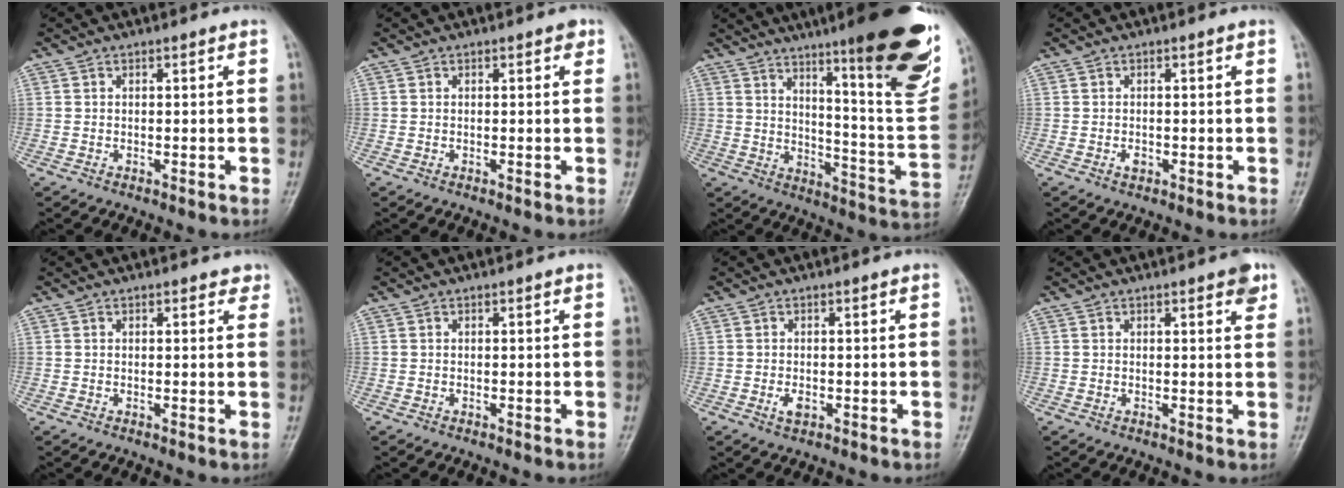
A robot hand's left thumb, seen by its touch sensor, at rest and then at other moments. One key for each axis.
{"total": 0.9, "fx": 0.4, "fy": 0.5, "fz": 0.6, "tx": -0.001, "ty": 0.000, "tz": 0.000}
{"total": 25.9, "fx": 14.9, "fy": 4.2, "fz": 20.8, "tx": -0.259, "ty": -0.073, "tz": 0.217}
{"total": 1.2, "fx": -0.4, "fy": 0.8, "fz": 0.8, "tx": -0.012, "ty": 0.001, "tz": -0.006}
{"total": 1.7, "fx": 1.2, "fy": 0.9, "fz": 0.8, "tx": 0.007, "ty": -0.003, "tz": 0.008}
{"total": 0.0}
{"total": 1.9, "fx": -0.5, "fy": 1.1, "fz": 1.5, "tx": -0.028, "ty": -0.002, "tz": -0.009}
{"total": 2.8, "fx": 1.7, "fy": 0.8, "fz": 2.1, "tx": -0.019, "ty": -0.005, "tz": 0.017}